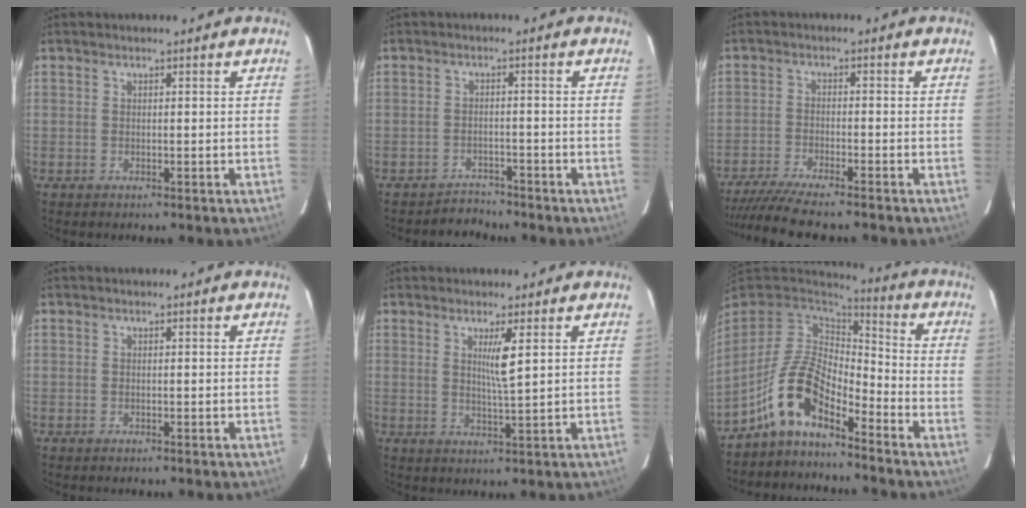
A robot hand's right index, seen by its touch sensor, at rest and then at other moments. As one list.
[{"total": 2.8, "force": [-2.6, 0.8, -1.0], "torque": [0.018, -0.004, -0.041]}, {"total": 11.1, "force": [-9.8, 0.4, 5.2], "torque": [-0.078, -0.021, -0.154]}, {"total": 0.0}, {"total": 3.8, "force": [1.3, -0.5, 3.5], "torque": [-0.065, -0.010, 0.025]}, {"total": 10.1, "force": [-6.6, 3.5, 6.8], "torque": [-0.151, 0.023, -0.130]}]